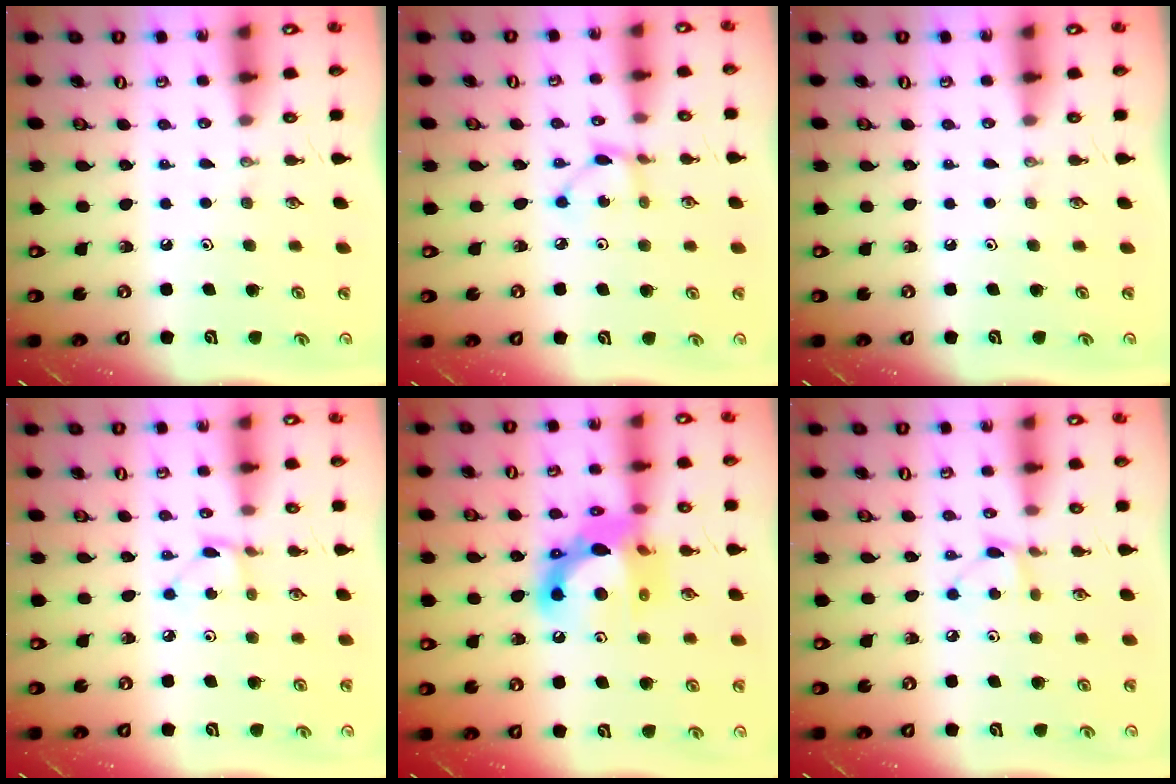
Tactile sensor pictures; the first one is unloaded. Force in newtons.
{"total": 2.6, "press": 2.6, "slide": 0.2}
{"total": 0.0}
{"total": 1.8, "press": 1.8, "slide": 0.3}
{"total": 16.0, "press": 15.9, "slide": 1.2}
{"total": 5.5, "press": 5.4, "slide": 0.8}